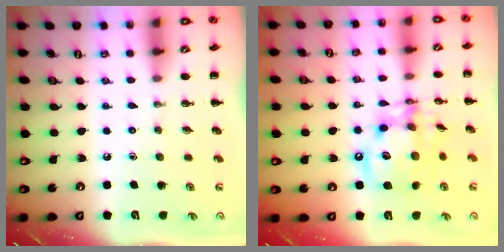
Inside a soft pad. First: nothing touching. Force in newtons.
{"total": 13.5, "press": 13.4, "slide": 2.0}